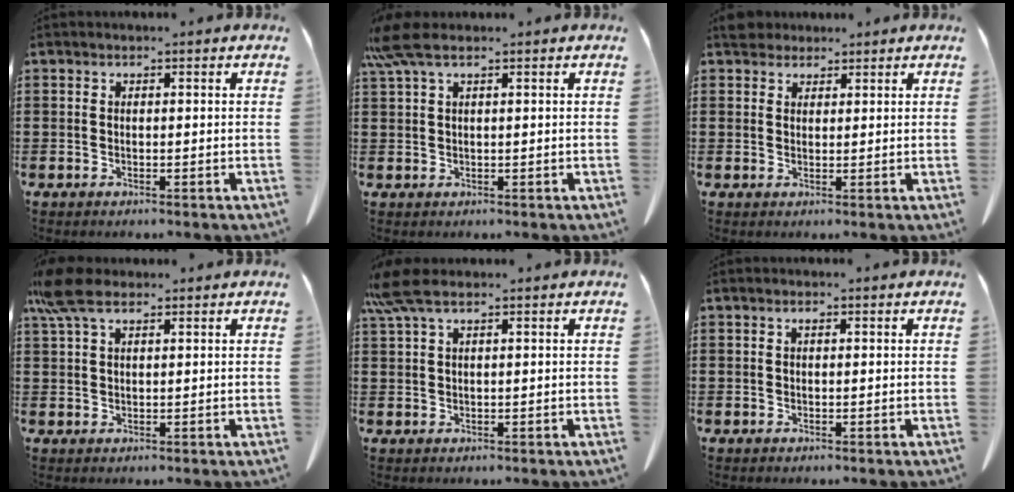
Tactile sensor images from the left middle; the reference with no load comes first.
{"total": 4.1, "force": [2.1, 1.1, 3.3], "torque": [-0.093, -0.006, 0.032]}
{"total": 2.7, "force": [2.4, 1.2, 0.4], "torque": [-0.009, 0.001, 0.046]}
{"total": 5.6, "force": [3.1, 2.2, 4.2], "torque": [-0.112, -0.004, 0.053]}
{"total": 4.4, "force": [2.4, 1.2, 3.6], "torque": [-0.097, -0.005, 0.038]}
{"total": 0.6, "force": [0.2, 0.2, 0.6], "torque": [-0.013, 0.000, 0.005]}